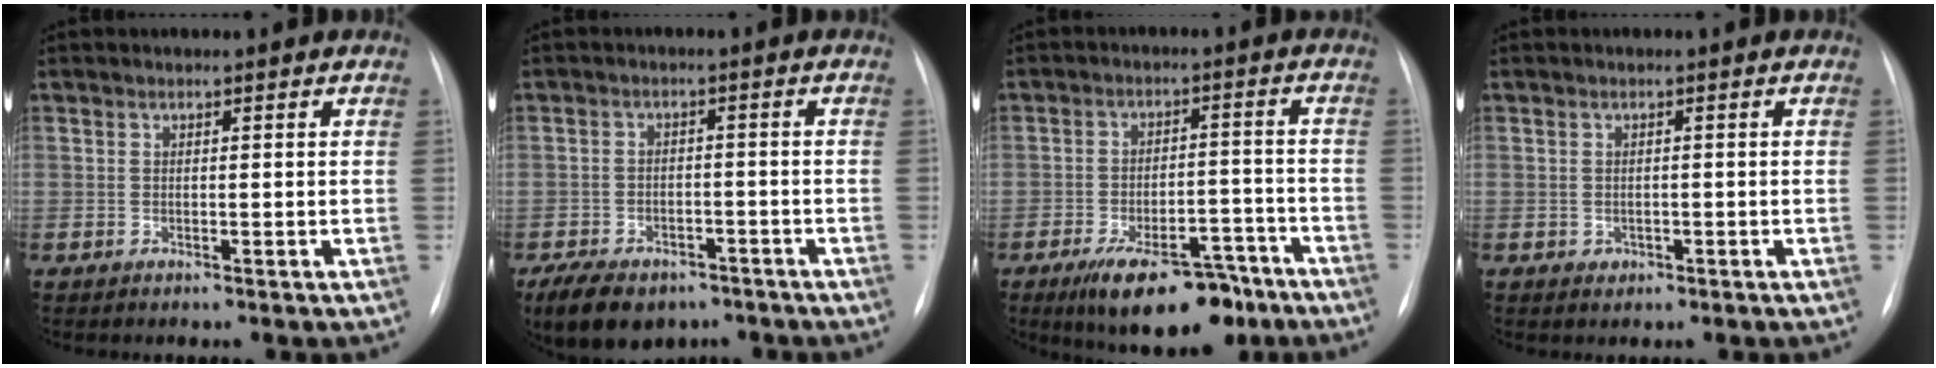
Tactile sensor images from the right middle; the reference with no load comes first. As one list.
[{"total": 12.4, "force": [-8.7, 6.9, 5.6], "torque": [-0.110, 0.004, -0.125]}, {"total": 13.5, "force": [-9.4, 5.4, 8.0], "torque": [-0.111, 0.011, -0.142]}, {"total": 1.1, "force": [-0.4, 1.0, 0.3], "torque": [-0.003, 0.003, -0.003]}]